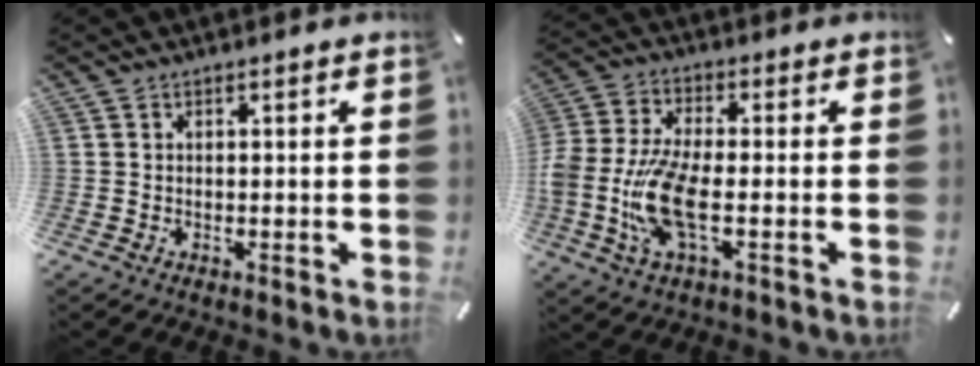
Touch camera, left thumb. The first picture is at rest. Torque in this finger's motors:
{"motor_torque": [0.77, 1.25, 1.58, 0.24, 0.72]}